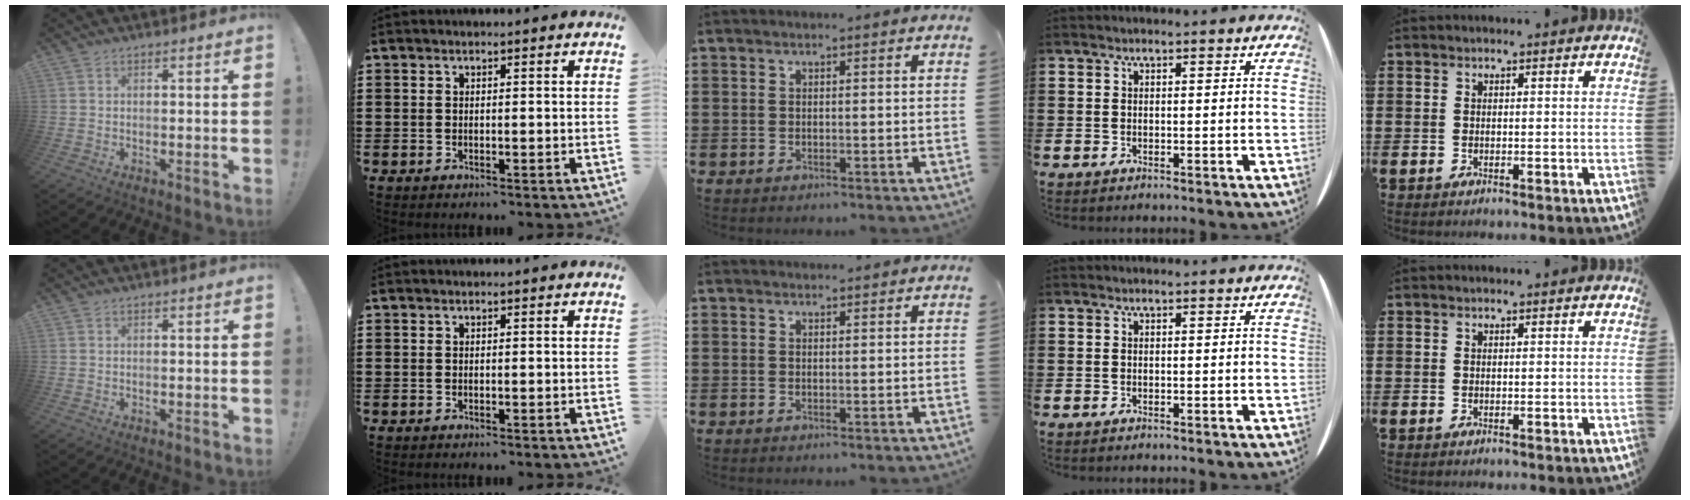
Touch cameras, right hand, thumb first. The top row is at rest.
{"middle": {"total": 0.8, "force": [0.8, 0.0, 0.0], "torque": [0.006, -0.006, 0.014]}}